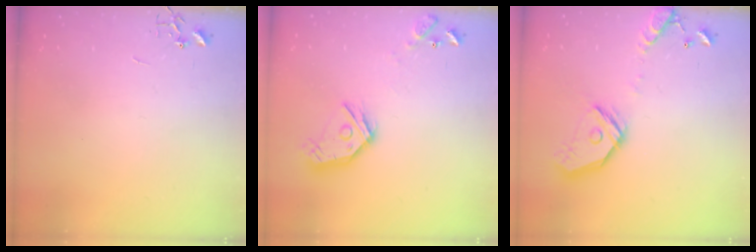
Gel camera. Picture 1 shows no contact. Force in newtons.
{"total": 14.1, "press": 14.1, "slide": 1.1}
{"total": 16.6, "press": 16.4, "slide": 2.8}